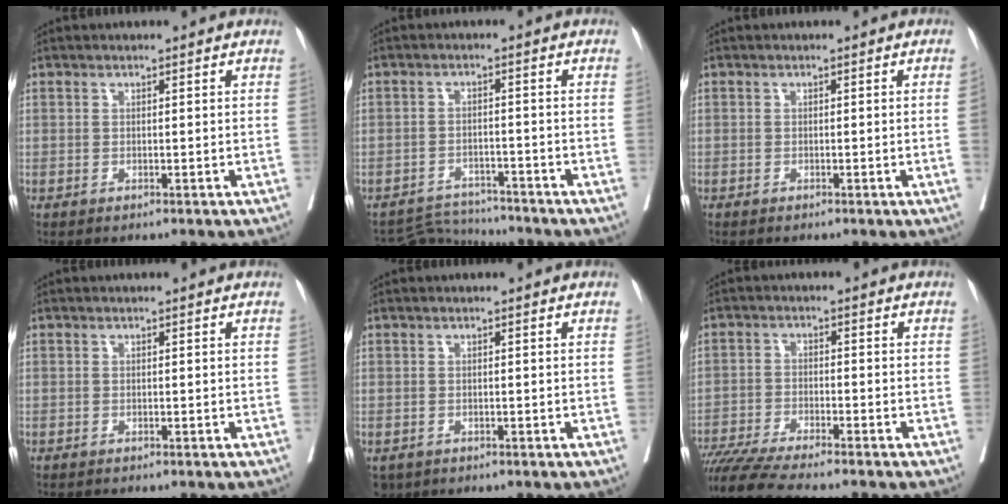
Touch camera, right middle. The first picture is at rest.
{"total": 5.4, "force": [-5.2, -0.5, -1.4], "torque": [0.024, -0.001, -0.090]}
{"total": 0.9, "force": [0.1, -0.4, 0.8], "torque": [-0.004, -0.001, -0.001]}
{"total": 0.5, "force": [-0.5, 0.1, 0.0], "torque": [0.001, 0.000, -0.013]}
{"total": 2.1, "force": [-1.2, 1.7, 0.6], "torque": [-0.014, -0.002, -0.015]}
{"total": 10.5, "force": [-9.2, -0.7, 5.0], "torque": [-0.072, -0.028, -0.154]}